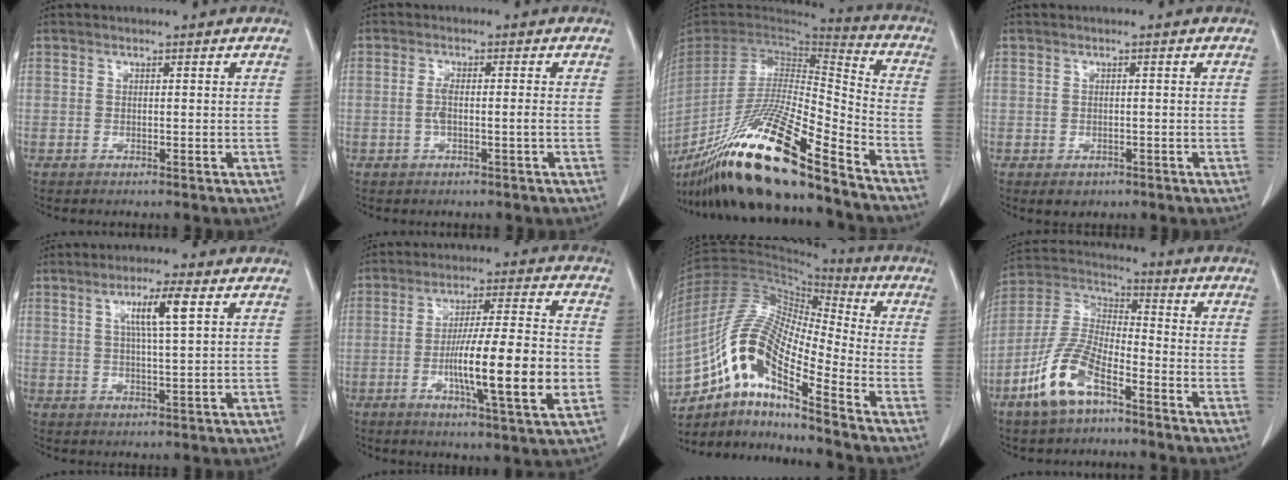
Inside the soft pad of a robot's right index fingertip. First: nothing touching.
{"total": 2.5, "force": [-0.7, 0.1, 2.4], "torque": [-0.048, 0.002, -0.013]}
{"total": 24.8, "force": [-18.3, 1.5, 16.7], "torque": [-0.309, -0.048, -0.335]}
{"total": 1.9, "force": [-1.0, 1.5, 0.7], "torque": [-0.006, 0.001, -0.005]}
{"total": 5.8, "force": [2.2, -0.1, 5.4], "torque": [-0.096, 0.002, 0.038]}
{"total": 15.2, "force": [-3.5, 0.7, 14.8], "torque": [-0.248, -0.006, -0.059]}
{"total": 14.7, "force": [-8.2, 2.9, 11.9], "torque": [-0.244, 0.015, -0.149]}
{"total": 11.3, "force": [-6.6, 4.1, 8.3], "torque": [-0.191, 0.000, -0.130]}